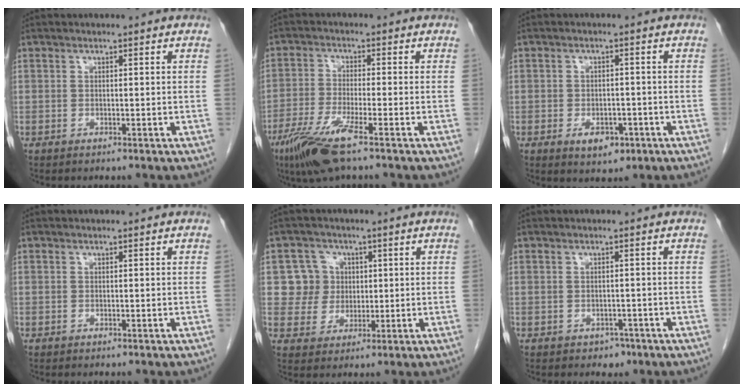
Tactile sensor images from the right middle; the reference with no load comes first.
{"total": 8.2, "force": [-5.1, 0.3, 6.4], "torque": [-0.134, -0.022, -0.099]}
{"total": 4.5, "force": [-2.2, 2.6, 2.9], "torque": [-0.039, 0.002, -0.022]}
{"total": 0.0}
{"total": 5.9, "force": [1.2, 5.7, 0.4], "torque": [-0.005, 0.019, 0.026]}
{"total": 1.7, "force": [-1.0, 1.3, 0.6], "torque": [-0.006, 0.003, -0.009]}